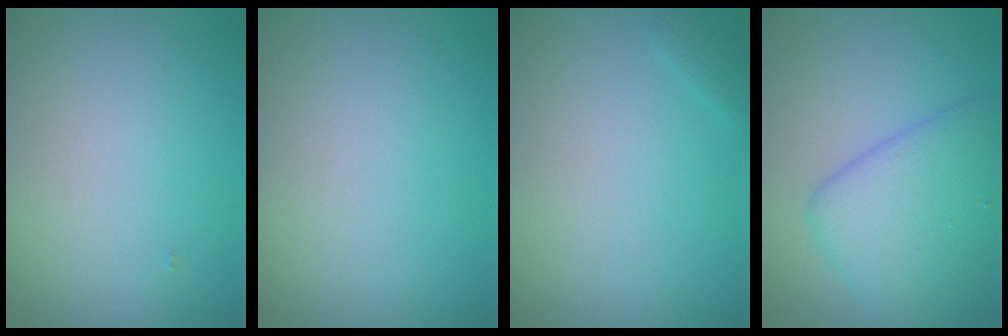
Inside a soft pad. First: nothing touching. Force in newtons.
{"total": 0.0}
{"total": 0.7, "press": 0.7, "slide": 0.1}
{"total": 5.5, "press": 5.5, "slide": 0.2}